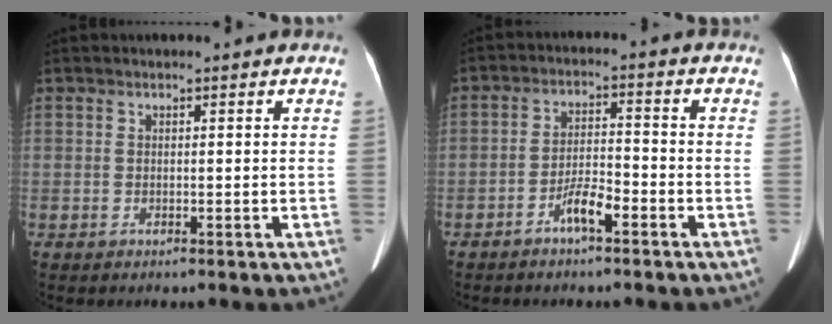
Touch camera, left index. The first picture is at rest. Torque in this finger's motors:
{"motor_torque": [0.13, 0.23, 0.06, 0.01]}